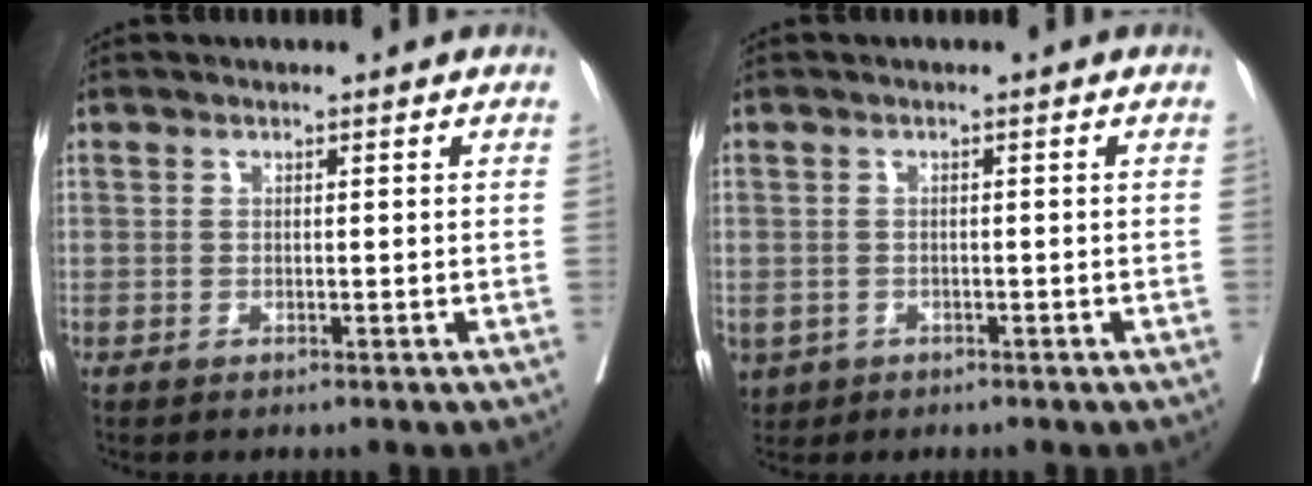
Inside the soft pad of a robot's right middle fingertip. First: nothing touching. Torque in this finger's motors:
{"motor_torque": [1.23, -0.90, 1.05, 0.21]}